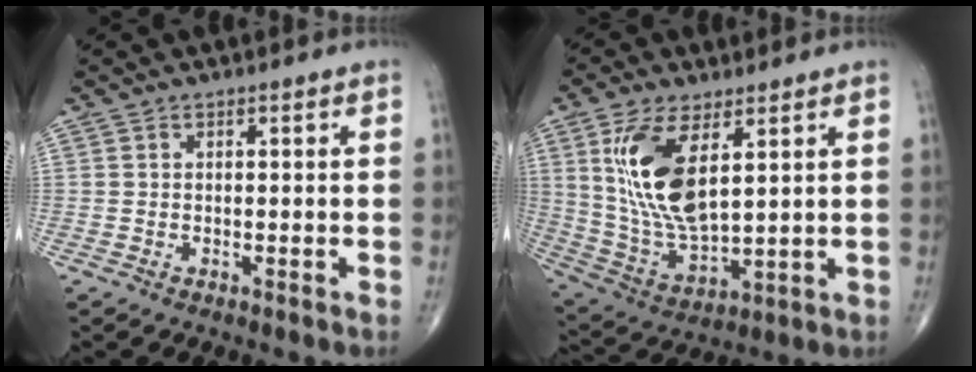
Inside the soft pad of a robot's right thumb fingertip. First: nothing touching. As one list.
[{"total": 15.4, "force": [5.1, 6.8, 12.9], "torque": [-0.257, -0.025, 0.112]}]